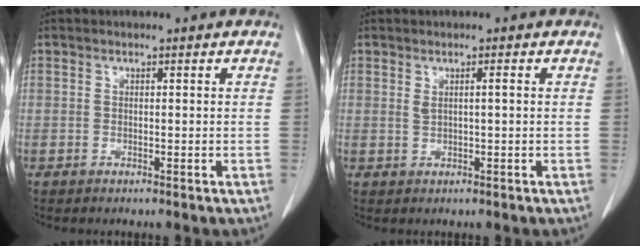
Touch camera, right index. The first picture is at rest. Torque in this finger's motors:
{"motor_torque": [0.03, -0.05, 0.05, 0.00]}